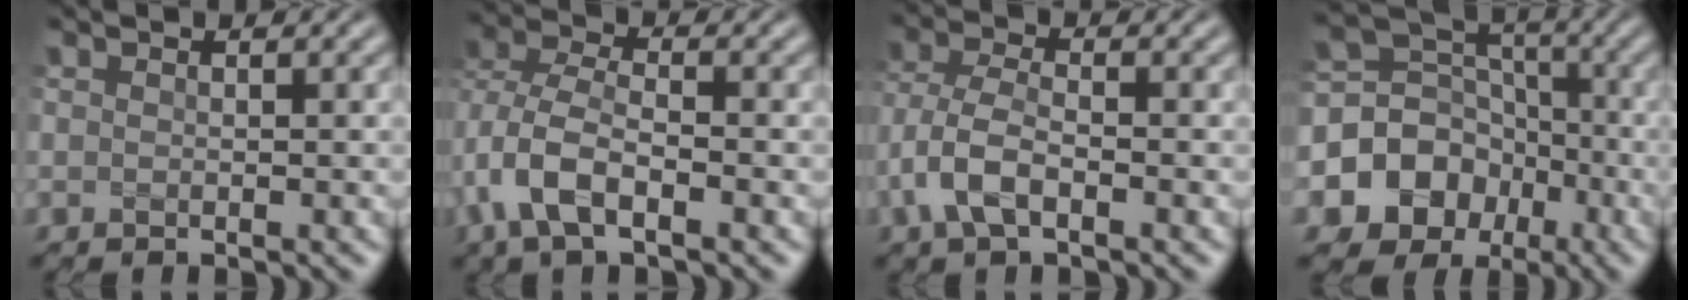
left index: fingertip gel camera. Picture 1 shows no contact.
{"total": 5.9, "force": [-2.1, 3.3, 4.4], "torque": [-0.101, 0.001, -0.050]}
{"total": 4.3, "force": [-1.8, 2.1, 3.3], "torque": [-0.079, 0.003, -0.044]}
{"total": 10.0, "force": [-3.6, 8.8, 3.3], "torque": [-0.068, 0.008, -0.085]}